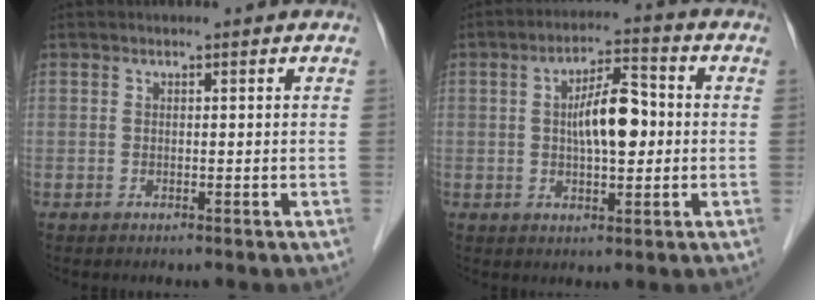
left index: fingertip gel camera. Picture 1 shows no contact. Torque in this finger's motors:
{"motor_torque": [0.10, -0.01, 0.35, 0.08]}